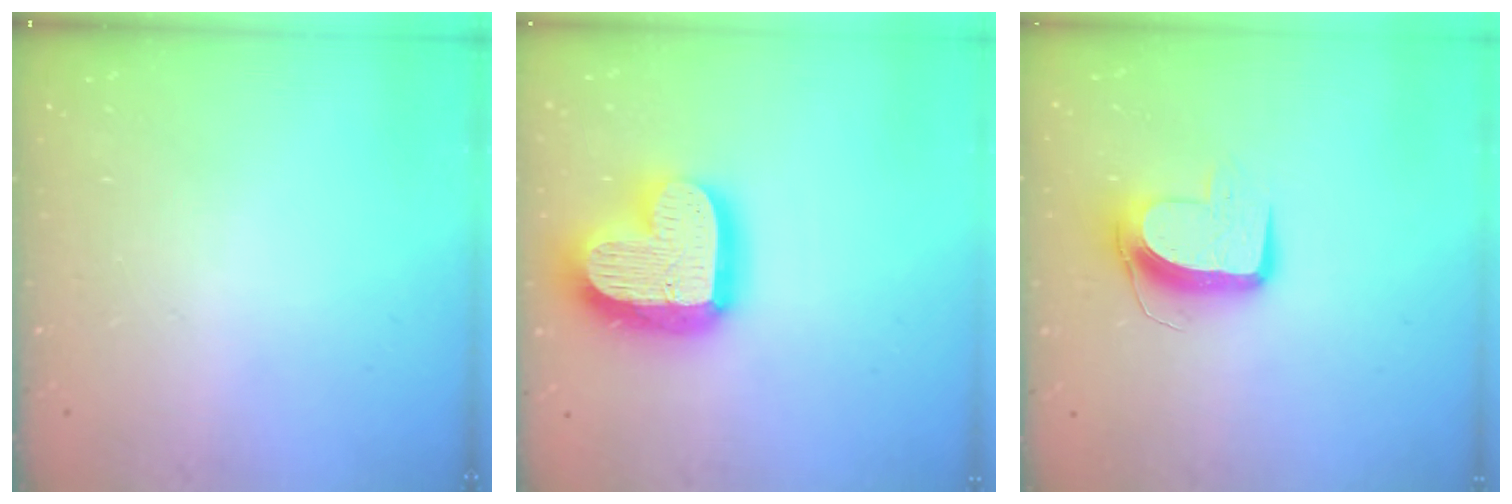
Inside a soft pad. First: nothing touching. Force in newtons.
{"total": 22.4, "press": 22.4, "slide": 1.9}
{"total": 10.3, "press": 10.3, "slide": 0.2}